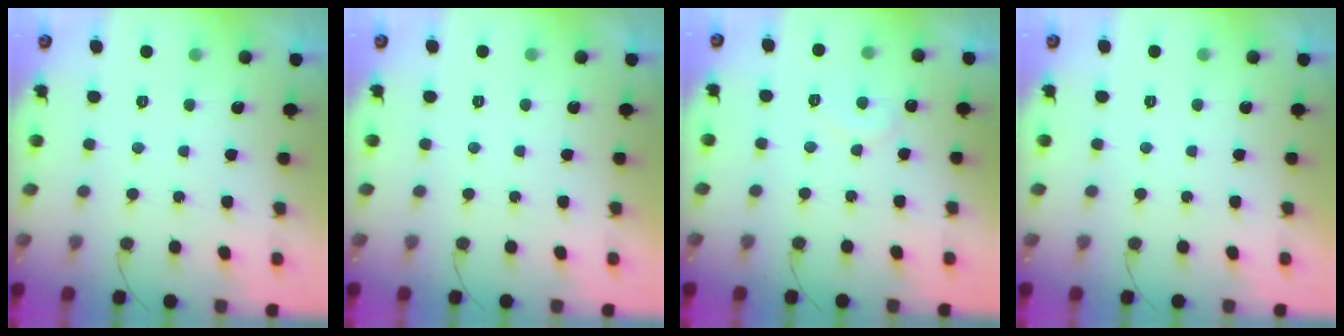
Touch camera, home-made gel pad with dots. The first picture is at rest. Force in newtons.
{"total": 1.7, "press": 1.7, "slide": 0.0}
{"total": 5.2, "press": 5.2, "slide": 0.3}
{"total": 1.7, "press": 1.7, "slide": 0.0}